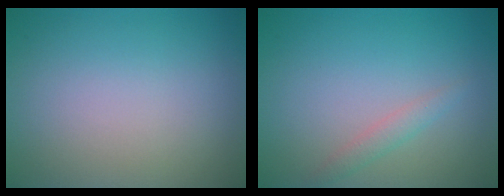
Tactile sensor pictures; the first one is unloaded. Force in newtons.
{"total": 1.3, "press": 1.3, "slide": 0.1}